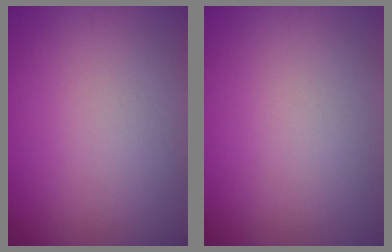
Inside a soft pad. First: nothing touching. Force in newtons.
{"total": 0.0}